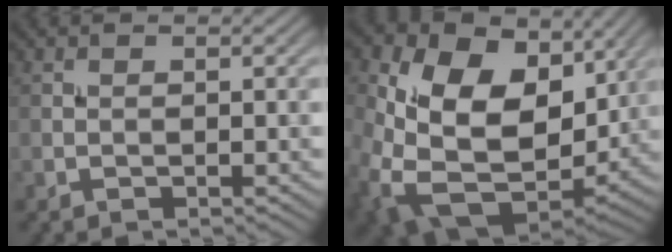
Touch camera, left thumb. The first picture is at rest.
{"total": 18.7, "force": [1.2, 13.6, 12.7], "torque": [-0.282, -0.040, 0.051]}